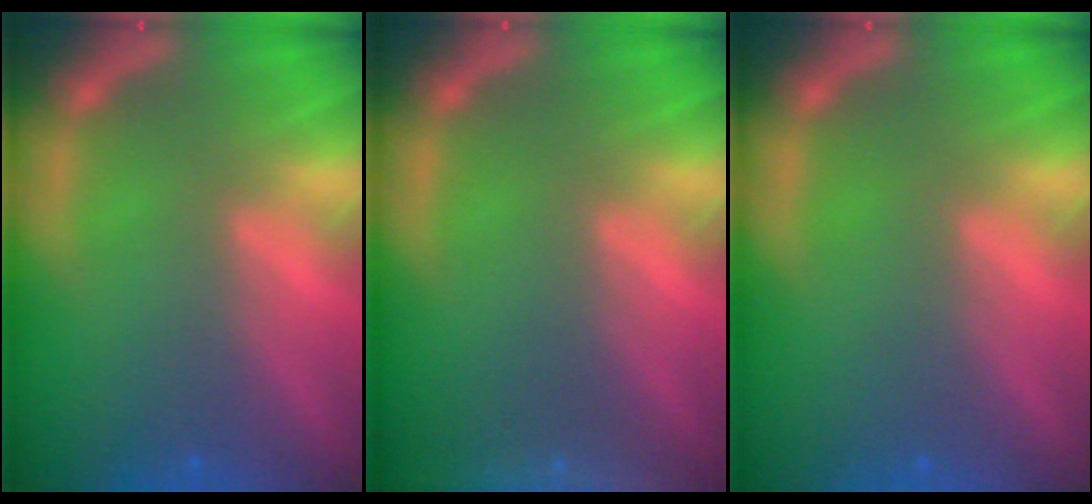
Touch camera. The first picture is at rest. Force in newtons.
{"total": 8.5}
{"total": 0.0}